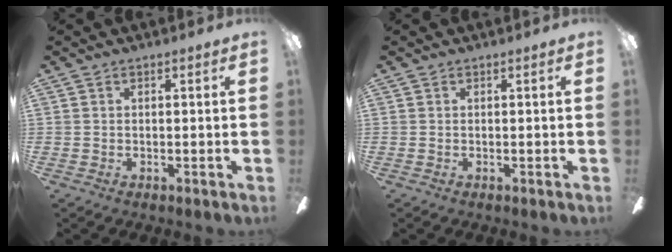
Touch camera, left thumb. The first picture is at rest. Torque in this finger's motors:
{"motor_torque": [0.00, 0.00, 0.00, 0.00, 0.00]}